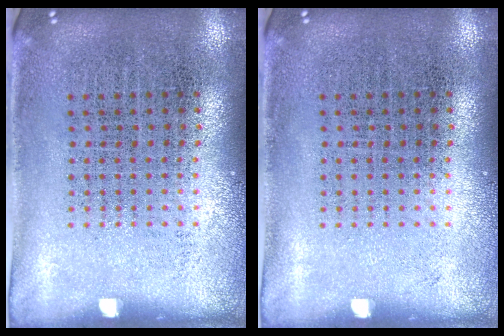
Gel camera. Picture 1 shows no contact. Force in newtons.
{"total": 0.0}